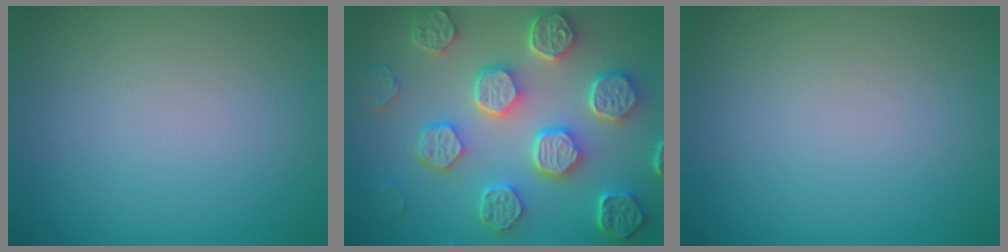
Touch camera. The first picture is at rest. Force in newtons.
{"total": 8.4, "press": 6.5, "slide": 5.4}
{"total": 0.0}